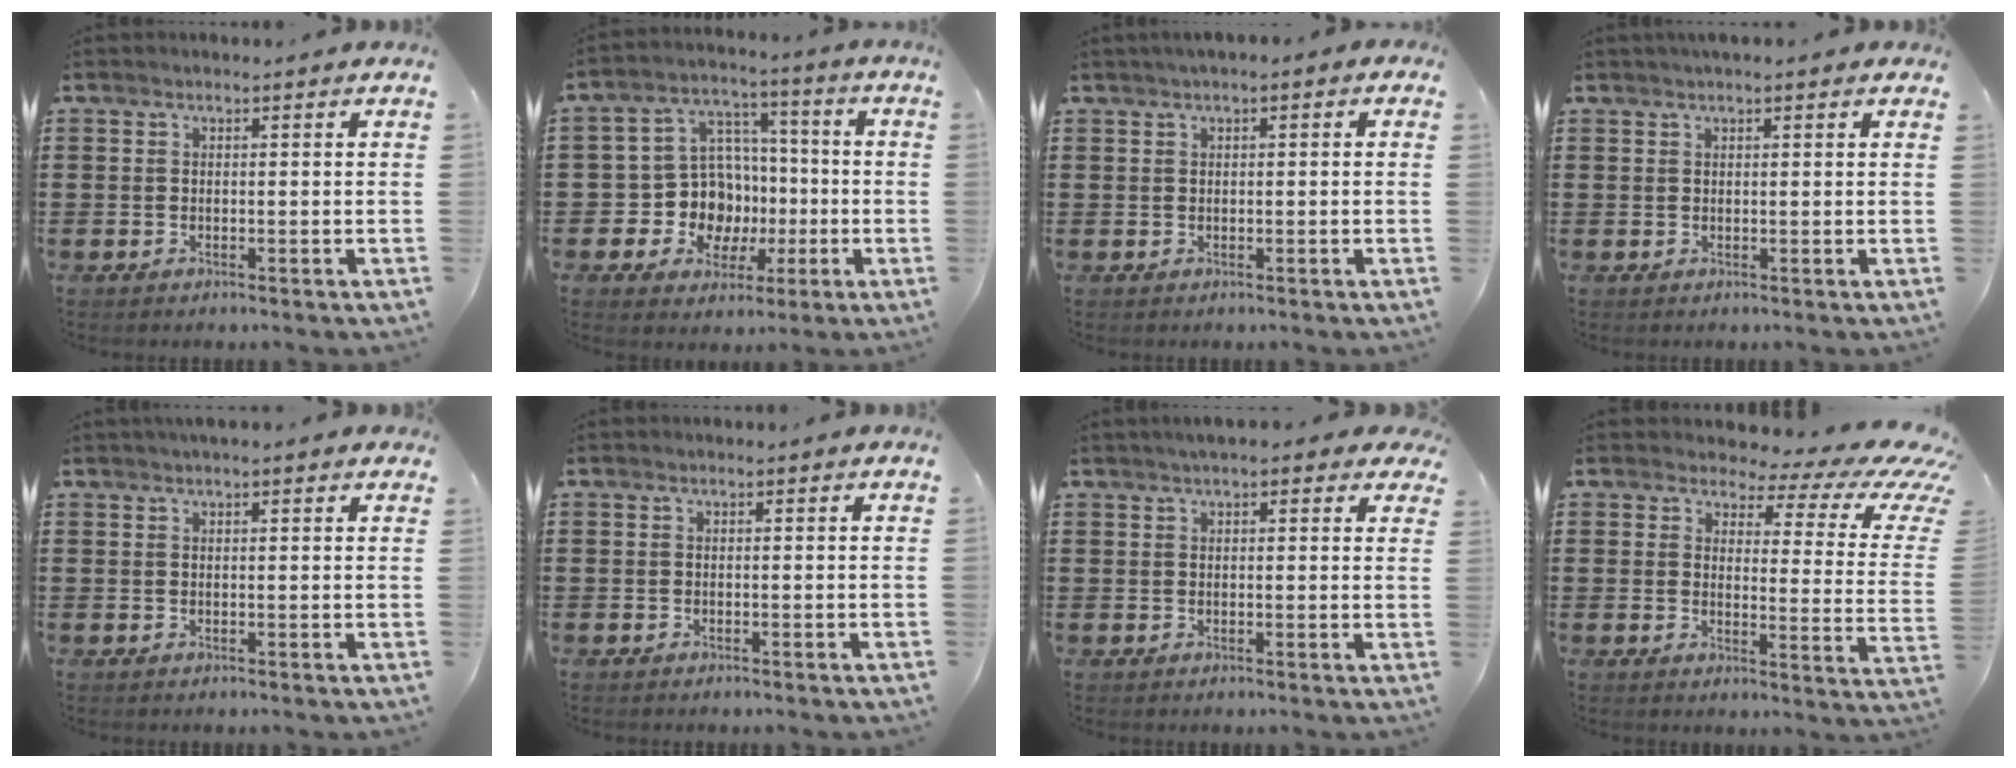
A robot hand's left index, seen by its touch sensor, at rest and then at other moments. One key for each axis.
{"total": 10.7, "fx": -1.9, "fy": 9.9, "fz": 3.5, "tx": -0.103, "ty": 0.010, "tz": -0.025}
{"total": 0.9, "fx": 0.0, "fy": 0.3, "fz": 0.8, "tx": -0.016, "ty": 0.003, "tz": 0.000}
{"total": 1.3, "fx": 1.0, "fy": 0.2, "fz": 0.8, "tx": -0.018, "ty": 0.003, "tz": 0.017}
{"total": 1.7, "fx": 1.3, "fy": 0.2, "fz": 1.0, "tx": -0.021, "ty": 0.004, "tz": 0.023}
{"total": 0.0}
{"total": 2.5, "fx": 1.9, "fy": 0.7, "fz": 1.6, "tx": -0.036, "ty": 0.006, "tz": 0.033}
{"total": 5.2, "fx": 3.5, "fy": 2.1, "fz": 3.2, "tx": -0.054, "ty": -0.026, "tz": 0.054}